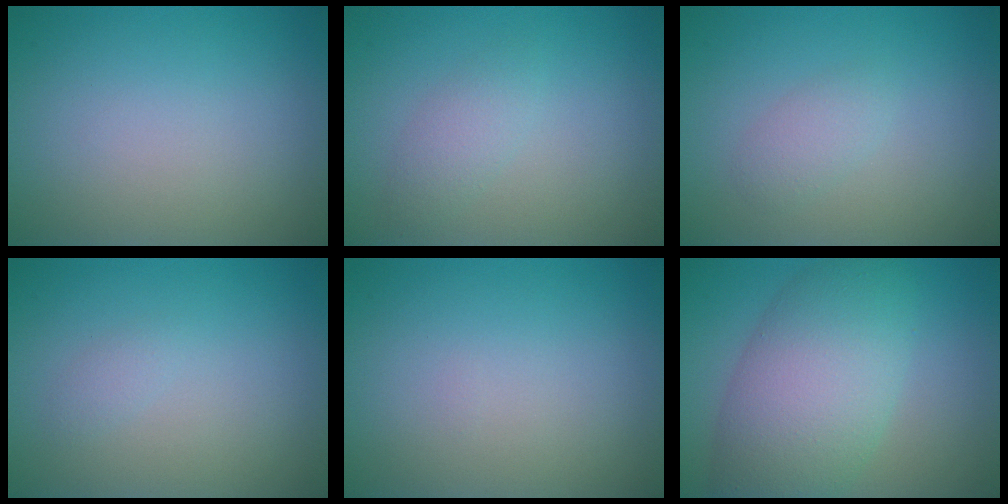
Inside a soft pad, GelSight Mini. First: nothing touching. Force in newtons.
{"total": 1.7, "press": 1.7, "slide": 0.0}
{"total": 1.5, "press": 1.5, "slide": 0.0}
{"total": 0.7, "press": 0.7, "slide": 0.0}
{"total": 0.0}
{"total": 8.4, "press": 8.4, "slide": 0.1}